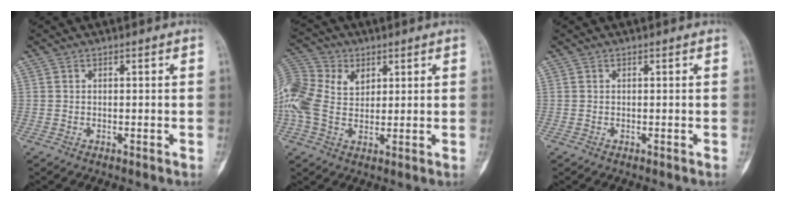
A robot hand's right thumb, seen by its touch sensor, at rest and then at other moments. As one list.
[{"total": 17.1, "force": [4.3, 12.5, 10.8], "torque": [-0.264, 0.034, 0.082]}, {"total": 0.0}]